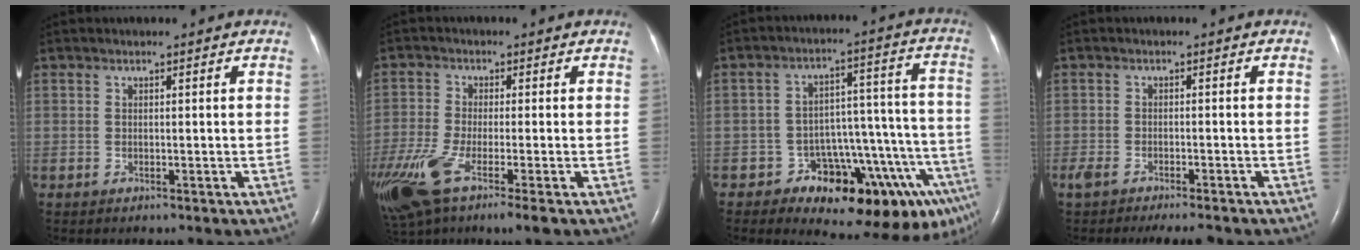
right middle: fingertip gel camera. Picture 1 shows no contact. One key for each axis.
{"total": 11.5, "fx": -6.0, "fy": 2.1, "fz": 9.6, "tx": -0.208, "ty": -0.032, "tz": -0.112}
{"total": 16.2, "fx": -9.6, "fy": 5.5, "fz": 11.8, "tx": -0.100, "ty": 0.061, "tz": -0.127}
{"total": 7.9, "fx": -6.5, "fy": 1.9, "fz": 4.0, "tx": -0.061, "ty": -0.005, "tz": -0.095}